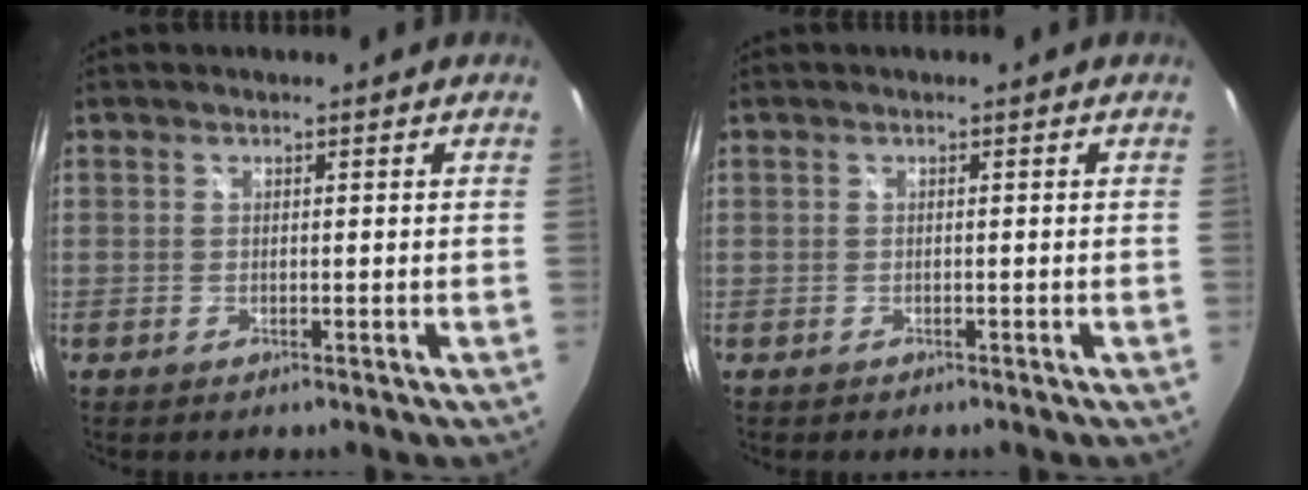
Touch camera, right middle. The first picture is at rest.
{"total": 0.0}